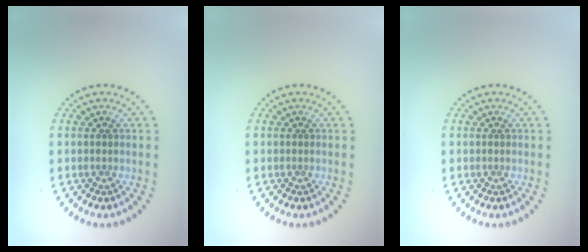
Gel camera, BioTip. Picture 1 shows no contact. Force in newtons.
{"total": 0.0}
{"total": 0.0}